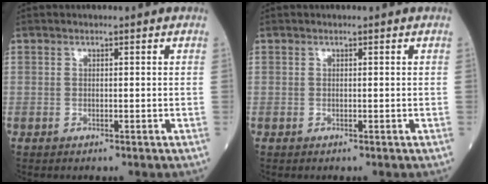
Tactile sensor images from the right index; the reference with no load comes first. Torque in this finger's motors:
{"motor_torque": [0.00, 0.00, 0.00, -0.01]}